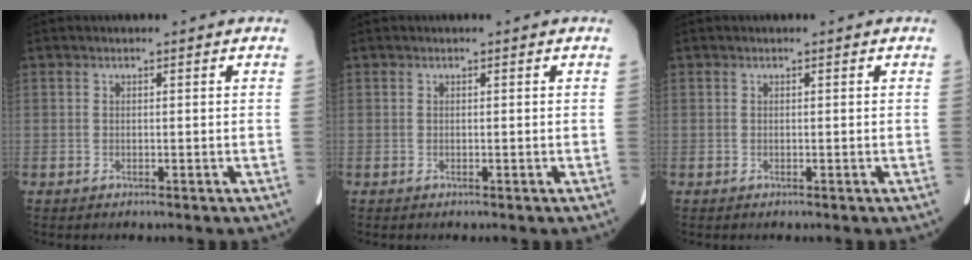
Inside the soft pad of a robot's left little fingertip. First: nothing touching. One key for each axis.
{"total": 0.0}
{"total": 0.0}